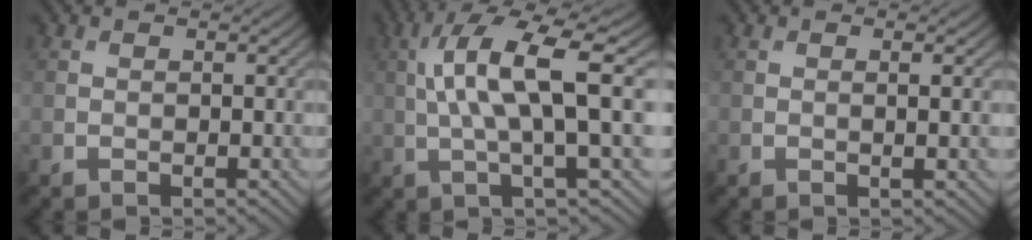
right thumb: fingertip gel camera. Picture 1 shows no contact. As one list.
[{"total": 12.4, "force": [1.8, 2.9, 11.9], "torque": [-0.227, 0.013, 0.035]}, {"total": 2.5, "force": [0.1, 0.6, 2.4], "torque": [-0.033, 0.006, 0.001]}]